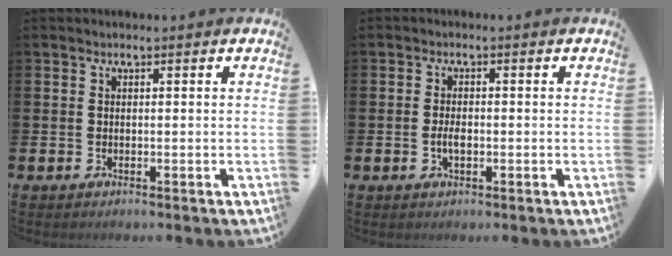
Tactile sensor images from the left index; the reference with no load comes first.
{"total": 2.0, "force": [-0.3, 1.0, 1.8], "torque": [-0.033, 0.001, -0.007]}